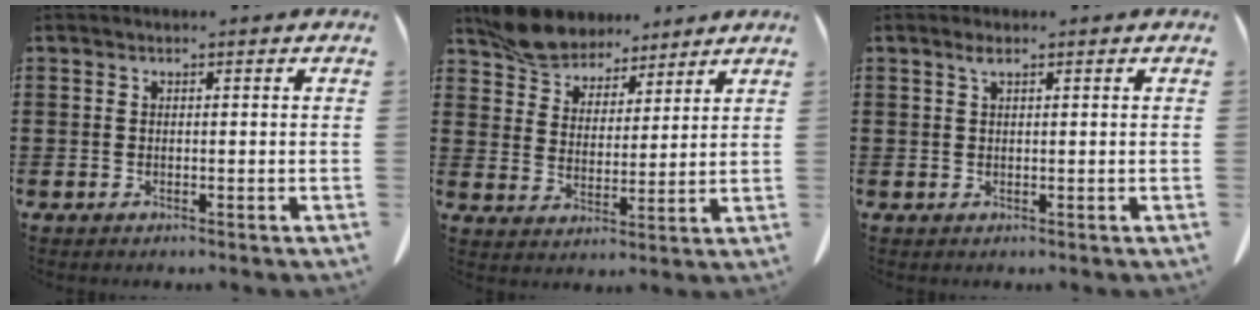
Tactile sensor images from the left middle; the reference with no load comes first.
{"total": 7.0, "force": [6.4, 2.5, 1.2], "torque": [-0.054, -0.020, 0.123]}
{"total": 1.4, "force": [0.7, 0.3, 1.1], "torque": [-0.025, 0.001, 0.013]}